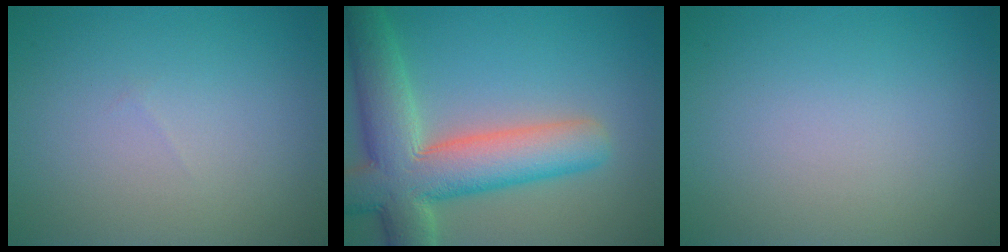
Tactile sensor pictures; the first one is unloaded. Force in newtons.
{"total": 9.9, "press": 9.9, "slide": 0.8}
{"total": 0.0}